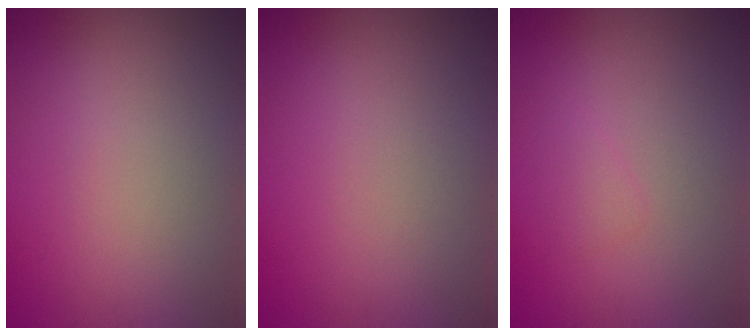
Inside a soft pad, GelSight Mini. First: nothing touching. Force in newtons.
{"total": 0.0}
{"total": 0.9, "press": 0.9, "slide": 0.1}